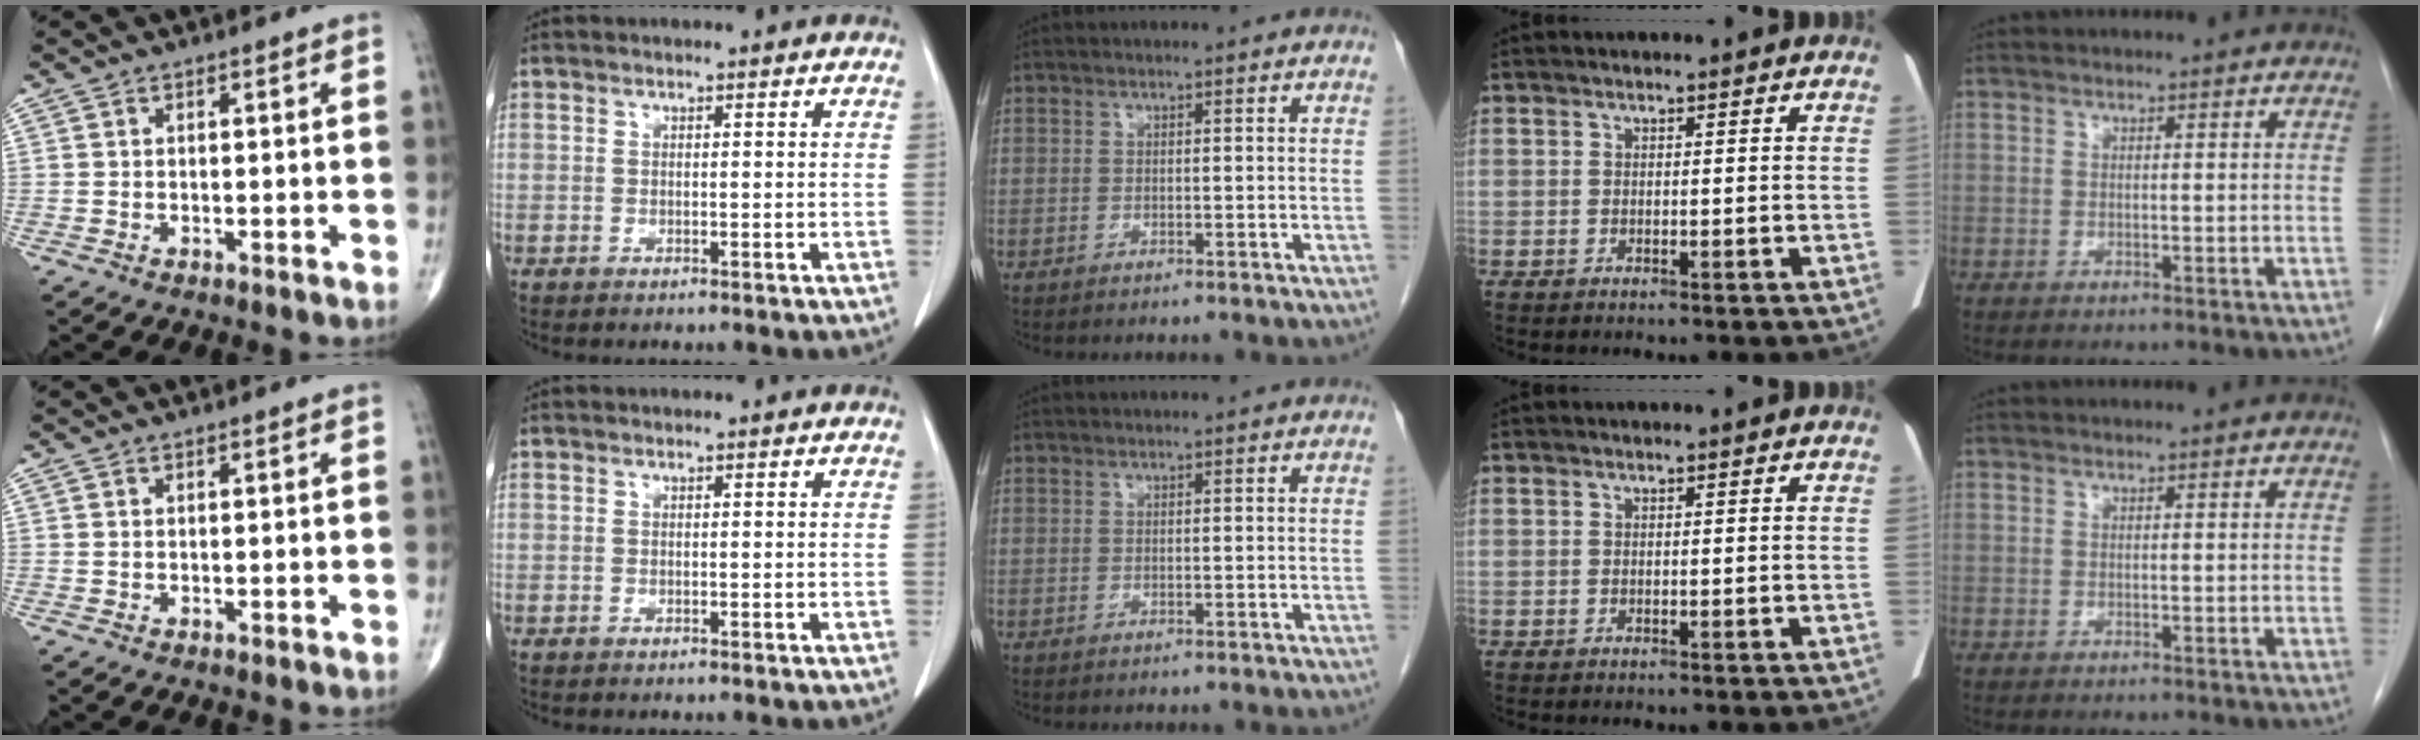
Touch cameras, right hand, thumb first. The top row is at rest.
{}